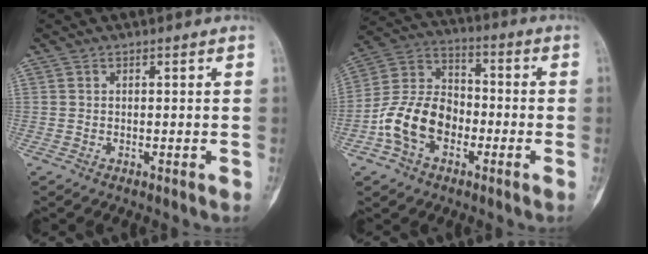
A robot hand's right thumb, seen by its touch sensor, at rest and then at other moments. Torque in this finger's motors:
{"motor_torque": [1.66, 1.63, 1.40, -0.81, 0.10]}